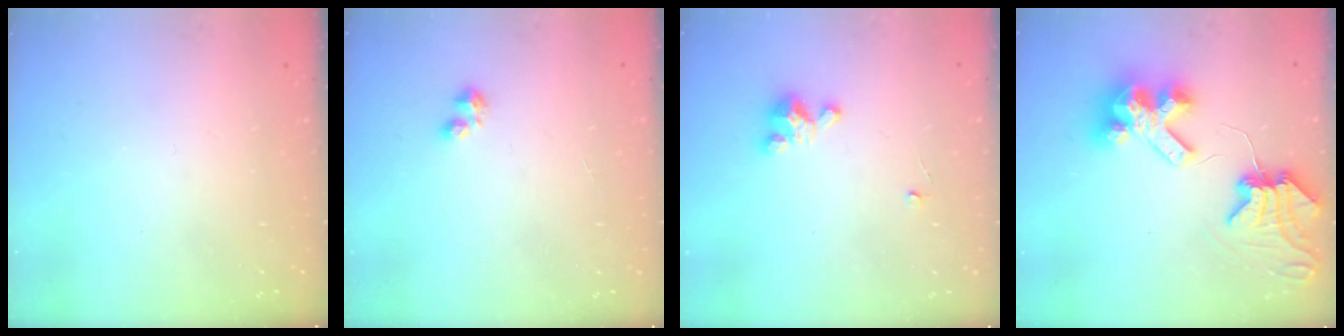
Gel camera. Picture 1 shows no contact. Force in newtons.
{"total": 2.4, "press": 2.3, "slide": 0.6}
{"total": 3.5, "press": 3.5, "slide": 0.2}
{"total": 10.2, "press": 10.1, "slide": 1.4}